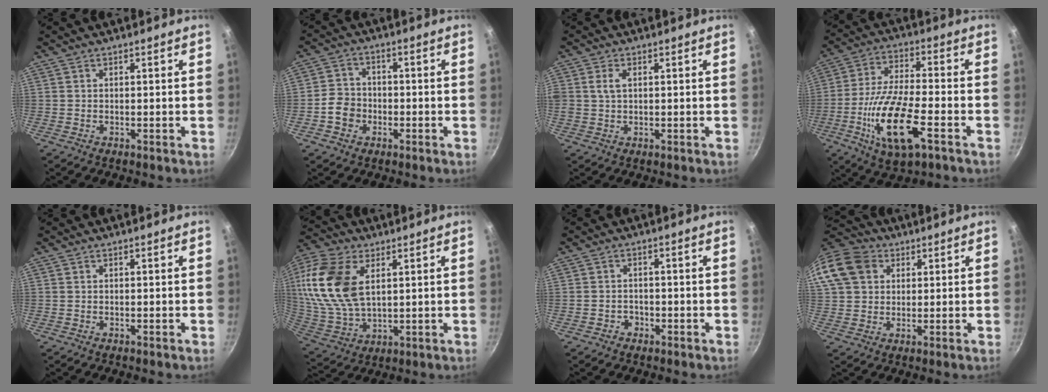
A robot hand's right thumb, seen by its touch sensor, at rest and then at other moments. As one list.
[{"total": 5.8, "force": [-2.0, 4.9, 2.2], "torque": [-0.019, 0.021, -0.045]}, {"total": 3.2, "force": [0.8, 1.8, 2.5], "torque": [-0.046, 0.005, 0.015]}, {"total": 16.5, "force": [-6.1, 5.7, 14.2], "torque": [-0.275, 0.016, -0.121]}, {"total": 0.0}, {"total": 20.3, "force": [5.9, 12.2, 15.1], "torque": [-0.312, -0.017, 0.117]}, {"total": 2.1, "force": [-1.2, 1.7, 0.4], "torque": [0.007, 0.013, -0.017]}, {"total": 15.1, "force": [5.0, 12.1, 7.6], "torque": [-0.153, 0.024, 0.080]}]